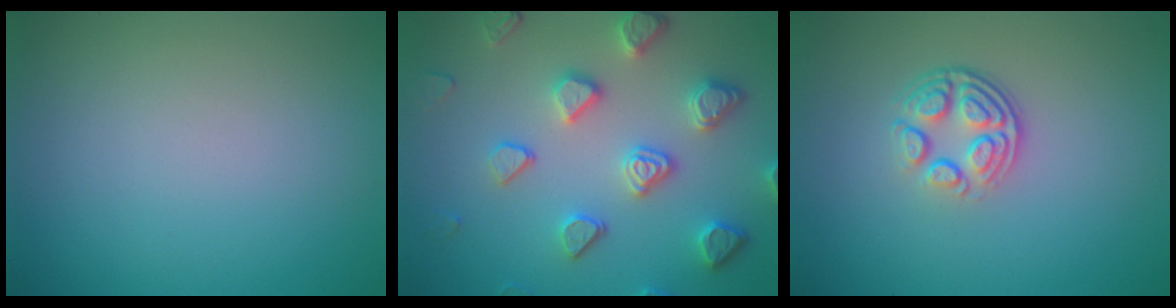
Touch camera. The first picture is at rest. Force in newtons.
{"total": 4.9, "press": 4.4, "slide": 2.3}
{"total": 4.0, "press": 2.8, "slide": 2.9}